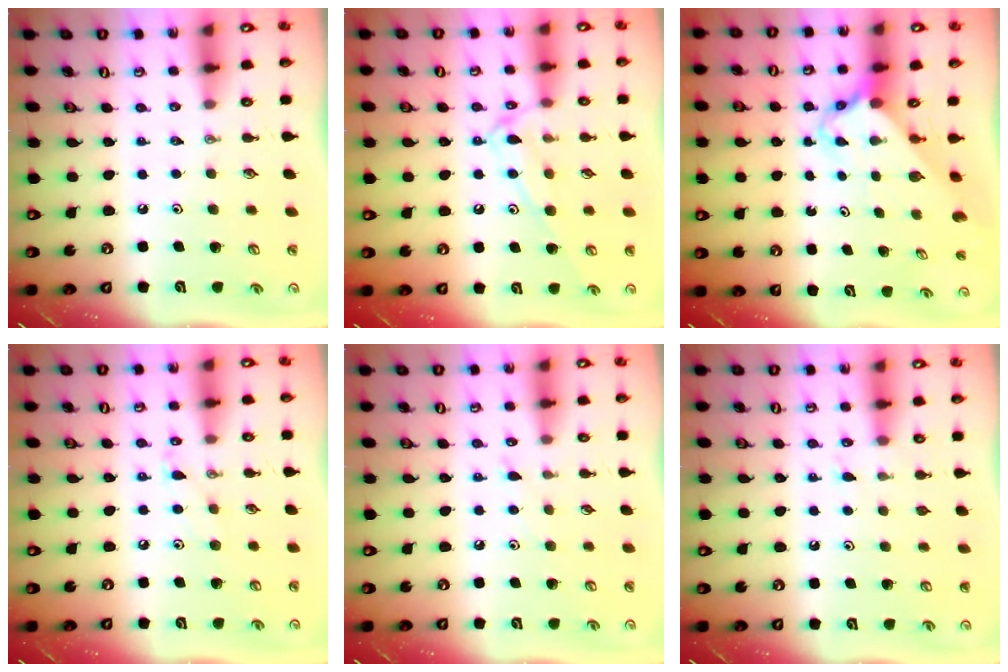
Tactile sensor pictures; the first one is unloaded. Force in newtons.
{"total": 11.9, "press": 11.8, "slide": 1.1}
{"total": 2.6, "press": 2.6, "slide": 0.2}
{"total": 6.7, "press": 6.6, "slide": 0.8}
{"total": 5.4, "press": 5.4, "slide": 0.6}
{"total": 4.3, "press": 4.3, "slide": 0.5}